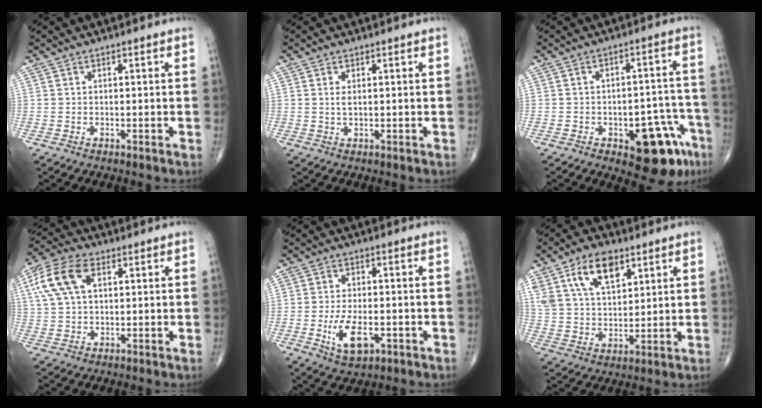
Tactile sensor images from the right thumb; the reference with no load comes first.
{"total": 1.4, "force": [0.4, 0.6, 1.3], "torque": [-0.028, -0.002, 0.011]}
{"total": 13.1, "force": [-6.4, 5.8, 9.9], "torque": [-0.087, 0.045, -0.072]}
{"total": 10.4, "force": [3.5, 5.9, 7.8], "torque": [-0.168, 0.018, 0.065]}
{"total": 7.7, "force": [-2.3, 3.8, 6.2], "torque": [-0.112, -0.001, -0.033]}
{"total": 12.5, "force": [6.6, 6.8, 8.2], "torque": [-0.133, -0.022, 0.128]}